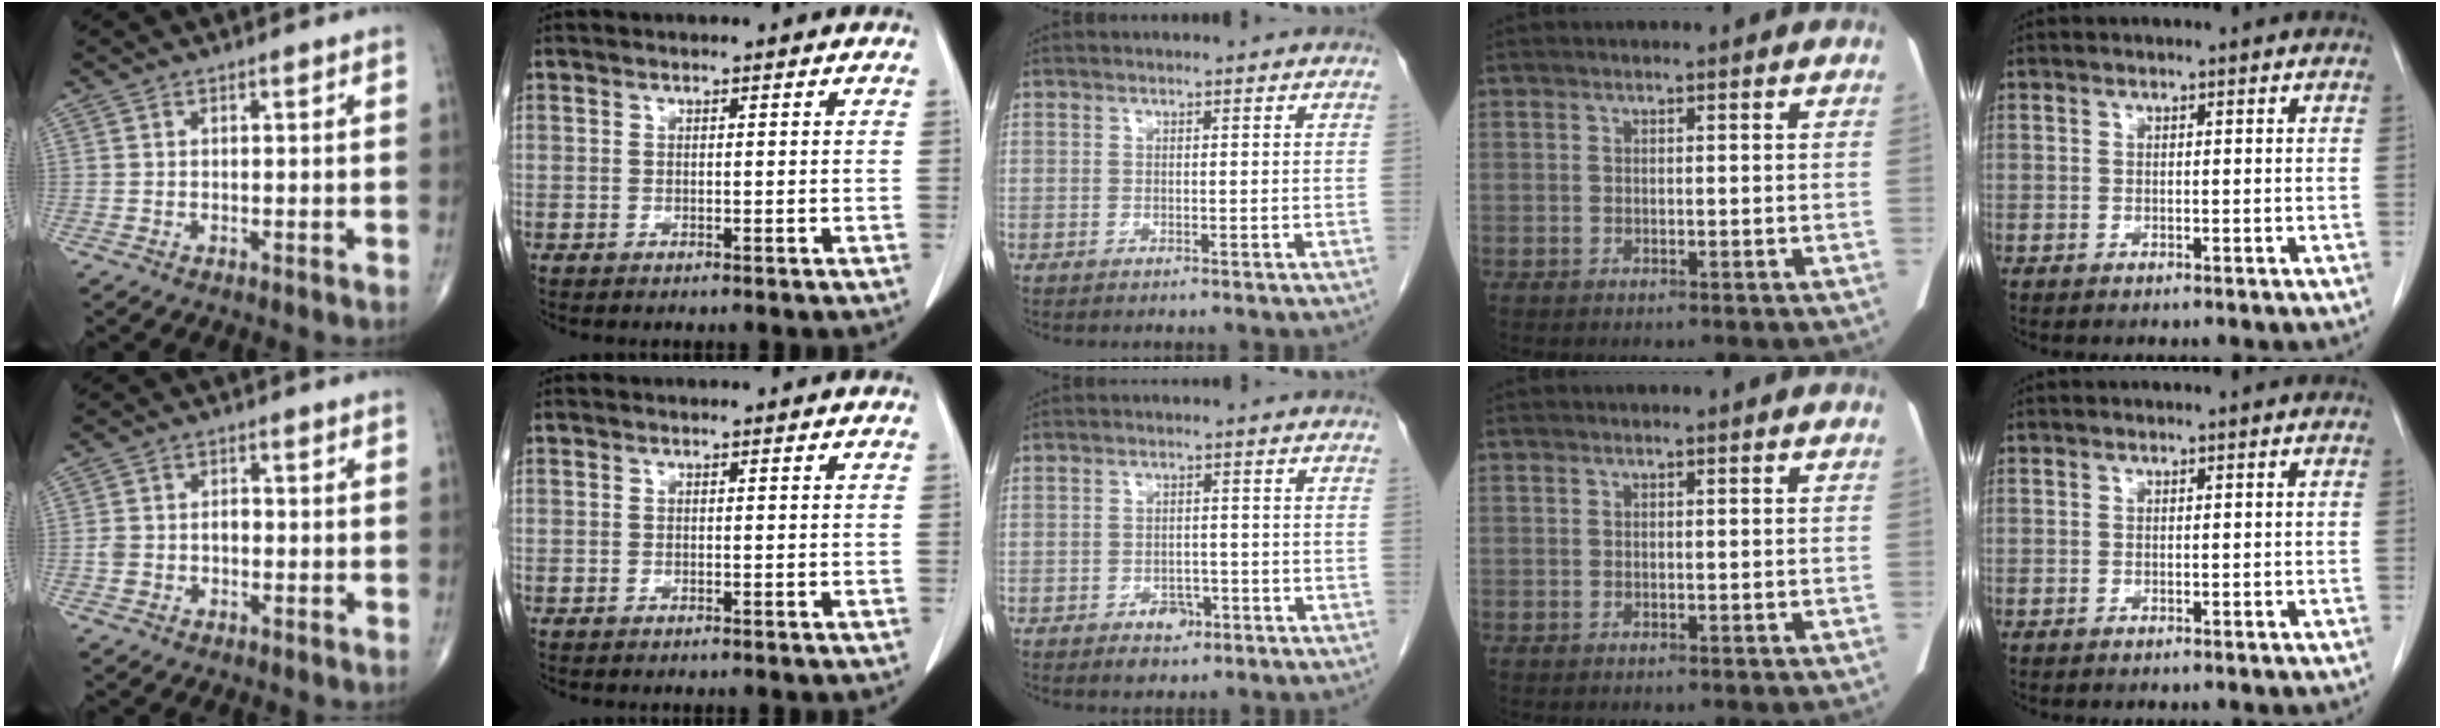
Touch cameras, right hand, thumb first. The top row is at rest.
{"thumb": {"total": 3.5, "force": [-0.7, 2.6, 2.2], "torque": [-0.038, 0.017, -0.011]}, "middle": {"total": 3.1, "force": [-1.7, 2.1, 1.6], "torque": [-0.015, 0.005, -0.016]}}